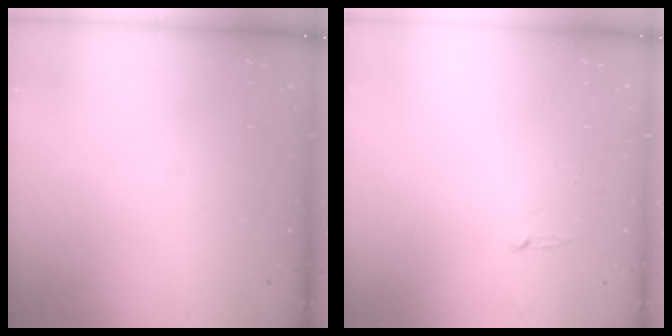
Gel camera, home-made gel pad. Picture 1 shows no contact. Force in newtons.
{"total": 2.5, "press": 2.5, "slide": 0.2}